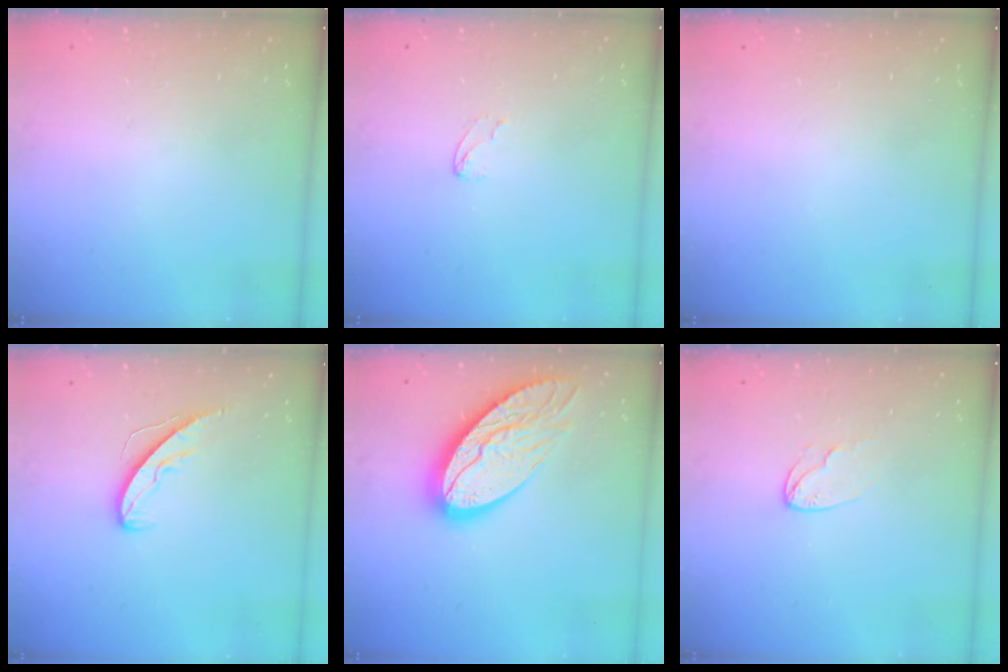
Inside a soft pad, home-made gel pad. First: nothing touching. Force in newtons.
{"total": 2.8, "press": 2.8, "slide": 0.3}
{"total": 0.0}
{"total": 6.5, "press": 6.5, "slide": 0.4}
{"total": 18.6, "press": 18.6, "slide": 1.6}
{"total": 6.0, "press": 6.0, "slide": 0.4}